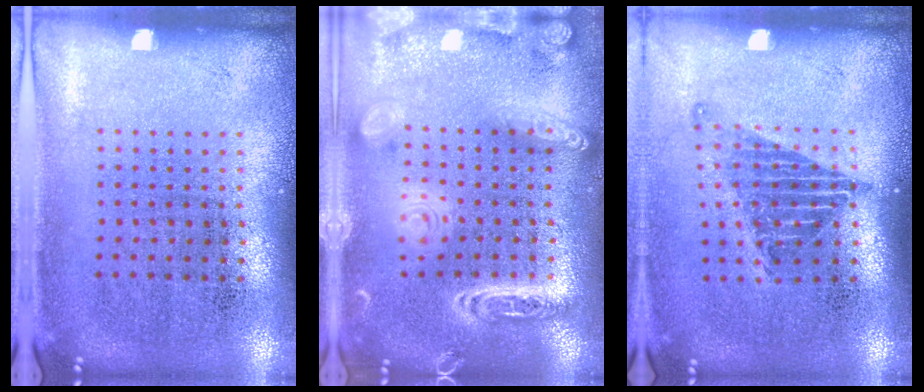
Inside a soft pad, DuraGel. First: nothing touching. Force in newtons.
{"total": 2.8, "press": 2.8, "slide": 0.3}
{"total": 1.3, "press": 1.1, "slide": 0.8}